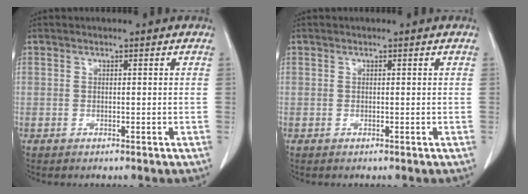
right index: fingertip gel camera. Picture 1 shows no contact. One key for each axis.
{"total": 0.0}